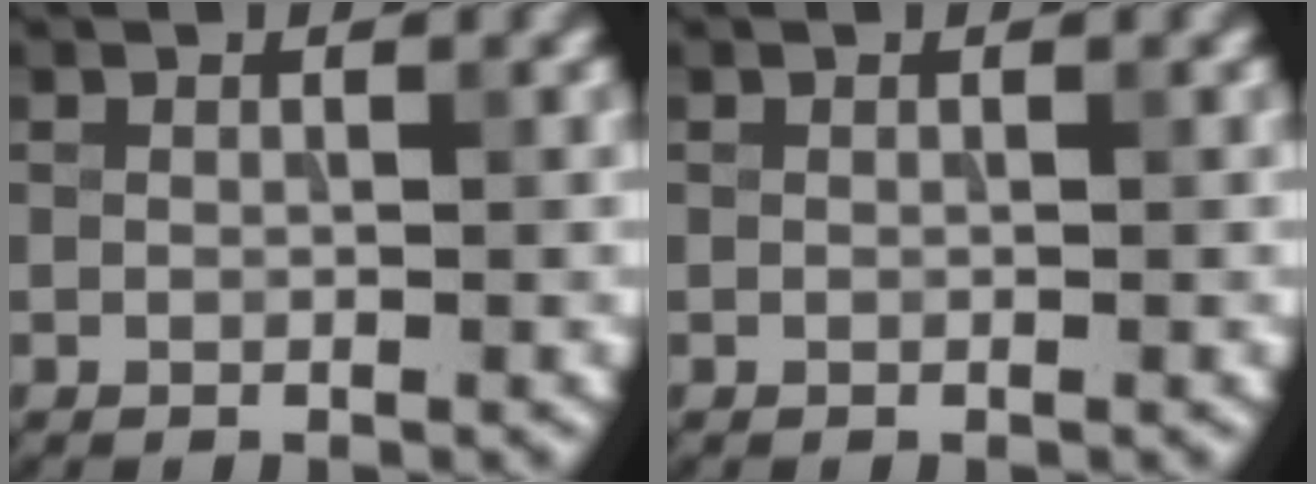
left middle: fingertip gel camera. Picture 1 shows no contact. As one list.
[{"total": 0.0}]